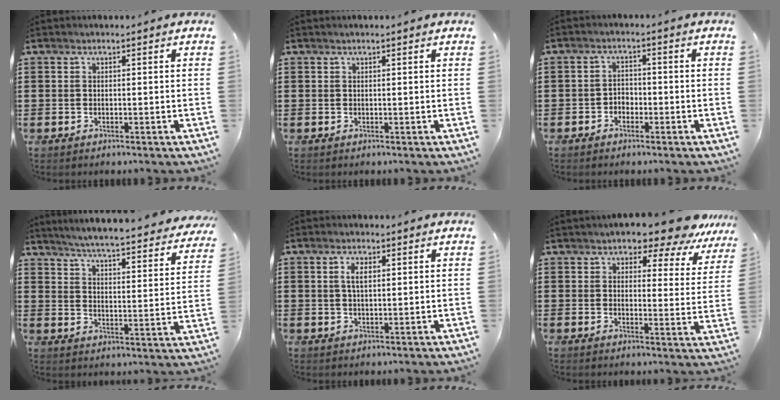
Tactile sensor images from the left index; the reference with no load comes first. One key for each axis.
{"total": 0.0}
{"total": 1.9, "fx": -1.5, "fy": 1.2, "fz": 0.4, "tx": -0.014, "ty": 0.005, "tz": -0.033}
{"total": 4.8, "fx": 4.6, "fy": -0.6, "fz": 1.3, "tx": -0.050, "ty": -0.040, "tz": 0.073}
{"total": 2.7, "fx": 0.8, "fy": 1.1, "fz": 2.3, "tx": -0.051, "ty": 0.009, "tz": 0.012}
{"total": 6.2, "fx": 5.8, "fy": 1.2, "fz": 2.0, "tx": -0.042, "ty": -0.035, "tz": 0.097}